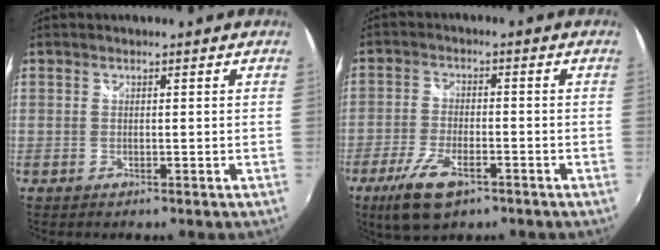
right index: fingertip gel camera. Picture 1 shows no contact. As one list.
[{"total": 9.7, "force": [-5.7, 4.0, 6.7], "torque": [-0.159, -0.022, -0.104]}]